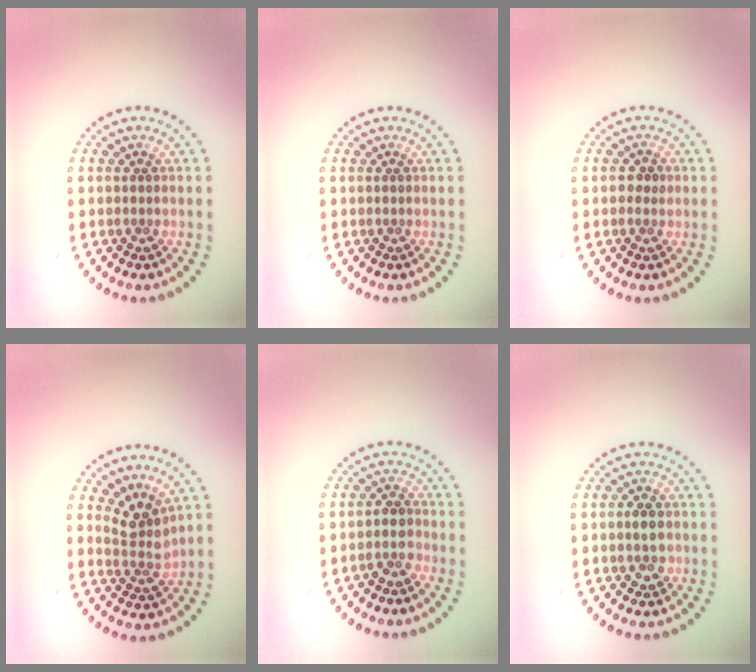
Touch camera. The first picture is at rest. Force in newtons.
{"total": 0.0}
{"total": 1.3, "press": 1.3, "slide": 0.1}
{"total": 3.1, "press": 2.2, "slide": 2.1}
{"total": 1.8, "press": 1.7, "slide": 0.8}
{"total": 2.1, "press": 2.0, "slide": 0.3}